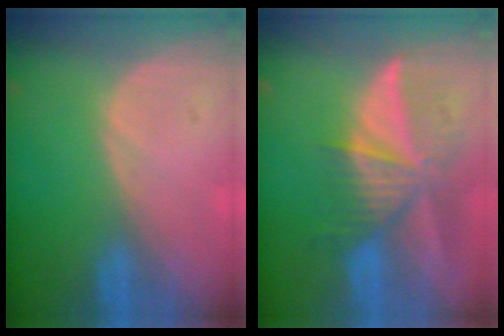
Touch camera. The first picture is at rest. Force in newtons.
{"total": 9.7, "press": 8.5, "slide": 4.7}